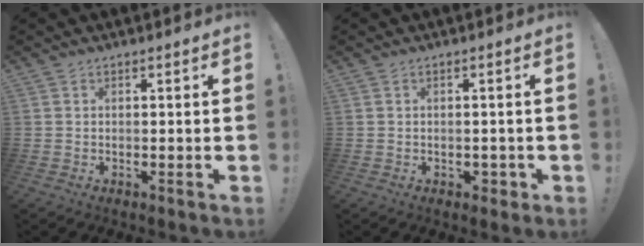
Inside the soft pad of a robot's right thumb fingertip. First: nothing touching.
{"total": 2.3, "force": [-0.7, 1.8, 1.3], "torque": [-0.012, 0.001, -0.012]}